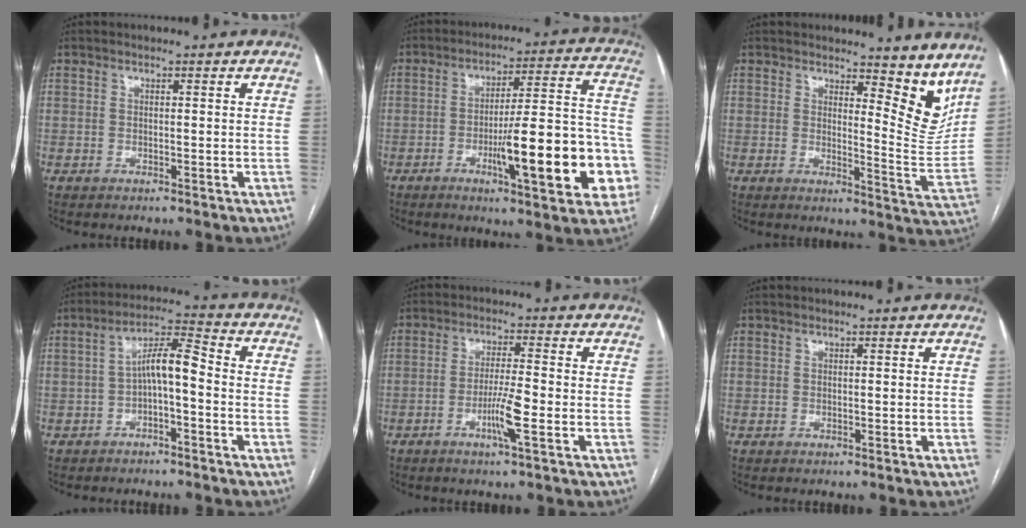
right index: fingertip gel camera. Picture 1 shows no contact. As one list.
[{"total": 18.3, "force": [-5.8, 3.1, 17.1], "torque": [-0.204, 0.023, -0.074]}, {"total": 8.5, "force": [7.2, 2.4, 4.0], "torque": [-0.037, -0.040, 0.082]}, {"total": 6.7, "force": [-1.2, 1.5, 6.4], "torque": [-0.115, 0.029, -0.022]}, {"total": 5.4, "force": [-2.0, -0.2, 5.0], "torque": [-0.095, -0.008, -0.039]}, {"total": 0.0}]